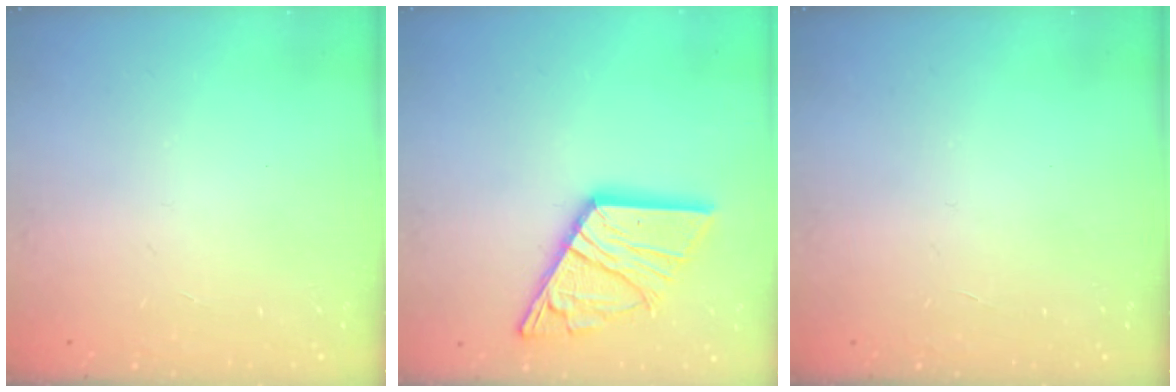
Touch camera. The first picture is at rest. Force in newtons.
{"total": 17.5, "press": 17.5, "slide": 1.5}
{"total": 0.0}